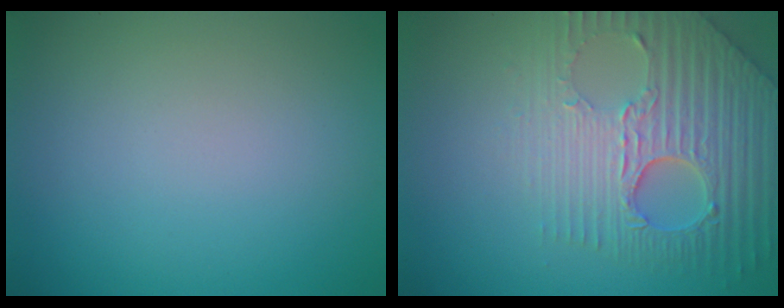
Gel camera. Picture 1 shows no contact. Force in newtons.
{"total": 5.8, "press": 5.1, "slide": 2.9}